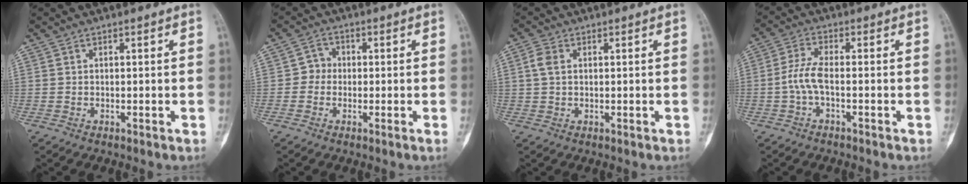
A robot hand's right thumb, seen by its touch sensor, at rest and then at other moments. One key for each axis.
{"total": 2.7, "fx": -0.4, "fy": 2.4, "fz": 1.0, "tx": 0.001, "ty": 0.009, "tz": -0.020}
{"total": 3.1, "fx": 0.7, "fy": 2.0, "fz": 2.2, "tx": -0.050, "ty": 0.007, "tz": 0.012}
{"total": 4.7, "fx": -1.3, "fy": 1.5, "fz": 4.3, "tx": -0.103, "ty": 0.012, "tz": -0.030}